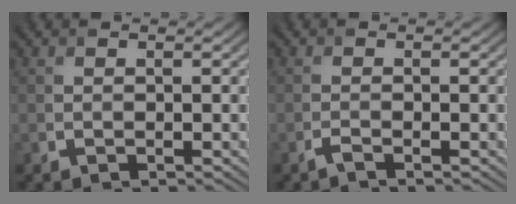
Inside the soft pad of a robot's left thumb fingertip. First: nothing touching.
{"total": 1.2, "force": [-1.0, 0.1, 0.7], "torque": [-0.016, 0.000, -0.023]}